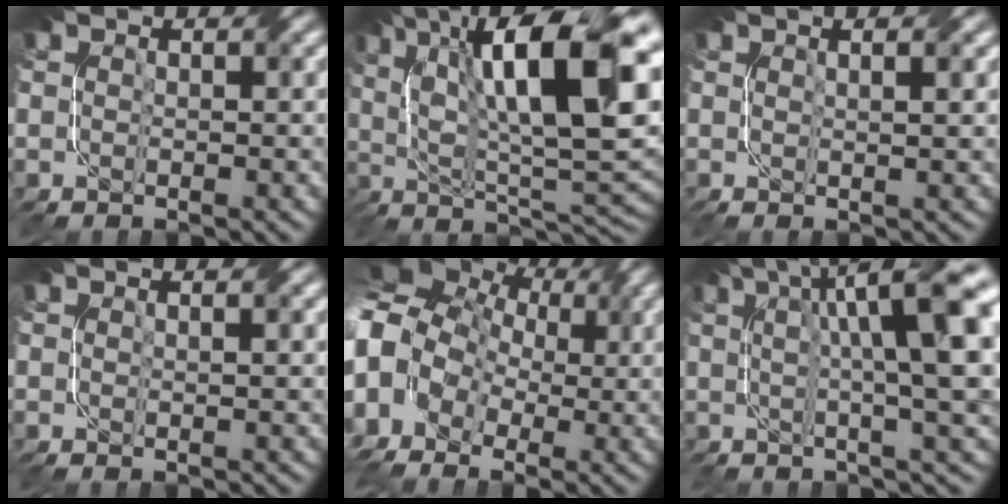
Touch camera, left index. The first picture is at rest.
{"total": 16.2, "force": [5.7, 5.2, 14.3], "torque": [-0.232, 0.012, 0.095]}
{"total": 3.1, "force": [1.1, 1.1, 2.6], "torque": [-0.019, 0.011, -0.001]}
{"total": 1.6, "force": [0.4, 0.5, 1.4], "torque": [-0.013, 0.000, 0.005]}
{"total": 11.3, "force": [-0.4, 9.4, 6.4], "torque": [-0.156, 0.013, -0.023]}
{"total": 13.5, "force": [3.4, 3.7, 12.6], "torque": [-0.164, 0.012, 0.059]}